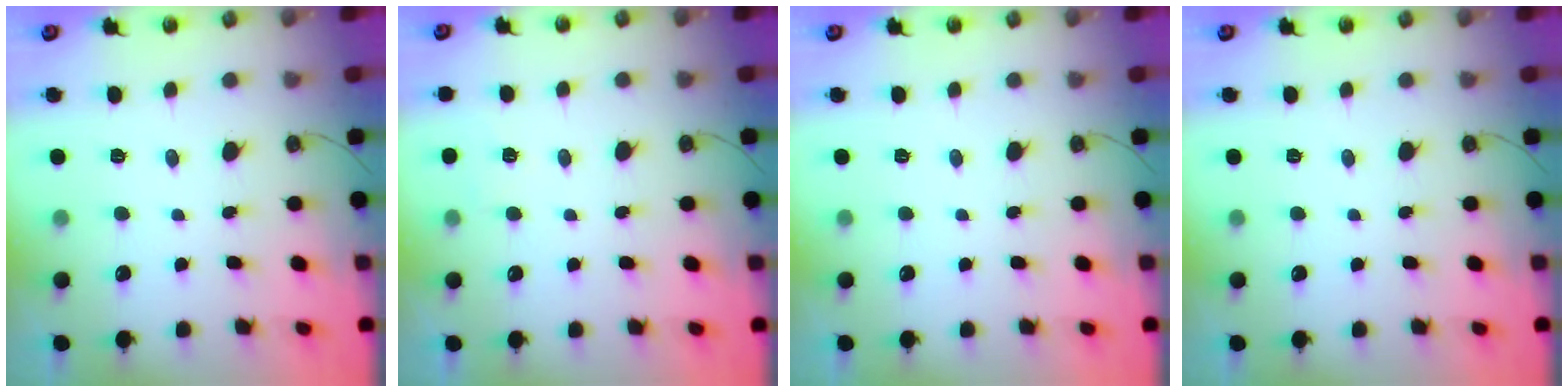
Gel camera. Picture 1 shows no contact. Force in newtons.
{"total": 4.5, "press": 4.1, "slide": 1.8}
{"total": 0.0}
{"total": 0.0}